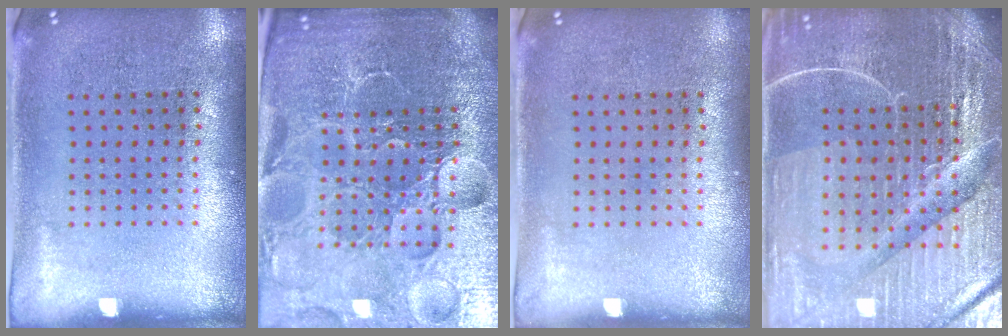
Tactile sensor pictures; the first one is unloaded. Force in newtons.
{"total": 6.7, "press": 5.9, "slide": 3.2}
{"total": 0.0}
{"total": 6.4, "press": 5.7, "slide": 2.9}